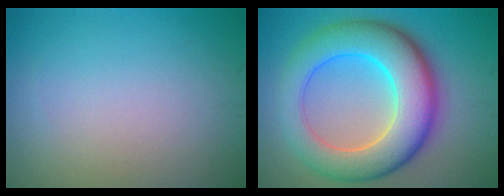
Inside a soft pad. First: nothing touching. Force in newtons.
{"total": 10.5, "press": 10.5, "slide": 0.1}